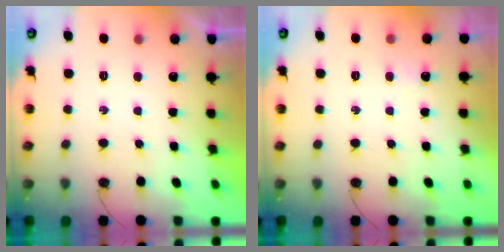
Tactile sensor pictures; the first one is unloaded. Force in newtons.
{"total": 5.1, "press": 2.6, "slide": 4.4}